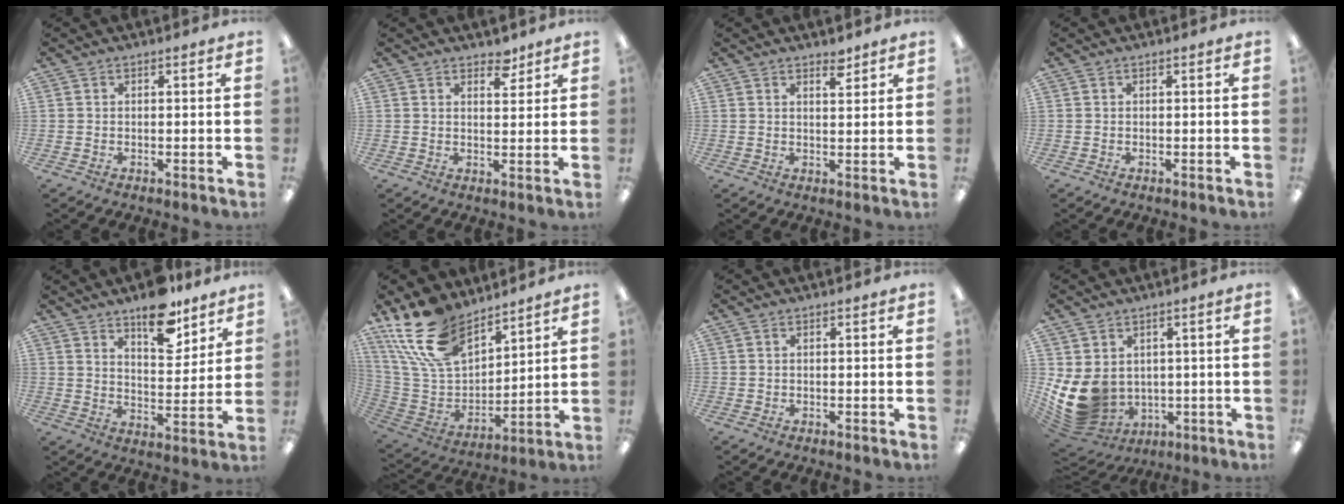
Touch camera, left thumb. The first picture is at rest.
{"total": 4.2, "force": [3.4, 1.9, 1.4], "torque": [-0.002, -0.023, 0.057]}
{"total": 3.2, "force": [2.7, 1.0, 1.4], "torque": [-0.007, -0.017, 0.043]}
{"total": 0.0}
{"total": 12.6, "force": [9.7, 5.2, 6.2], "torque": [-0.069, -0.066, 0.167]}
{"total": 19.9, "force": [13.6, 10.3, 10.3], "torque": [-0.231, -0.066, 0.253]}
{"total": 0.0}
{"total": 11.0, "force": [0.4, 9.3, 5.8], "torque": [-0.140, -0.017, 0.019]}